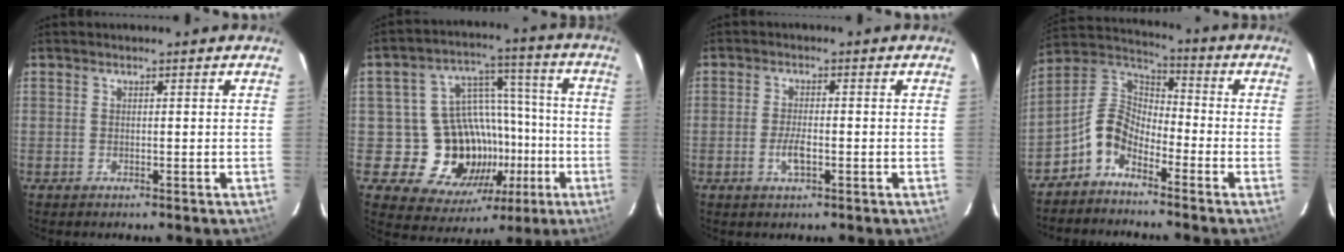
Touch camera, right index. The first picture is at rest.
{"total": 17.1, "force": [-5.7, 13.9, 8.2], "torque": [-0.157, 0.040, -0.056]}
{"total": 3.5, "force": [-1.4, 1.2, 3.0], "torque": [-0.062, -0.003, -0.025]}
{"total": 8.5, "force": [-5.1, 4.8, 4.8], "torque": [-0.104, 0.030, -0.114]}